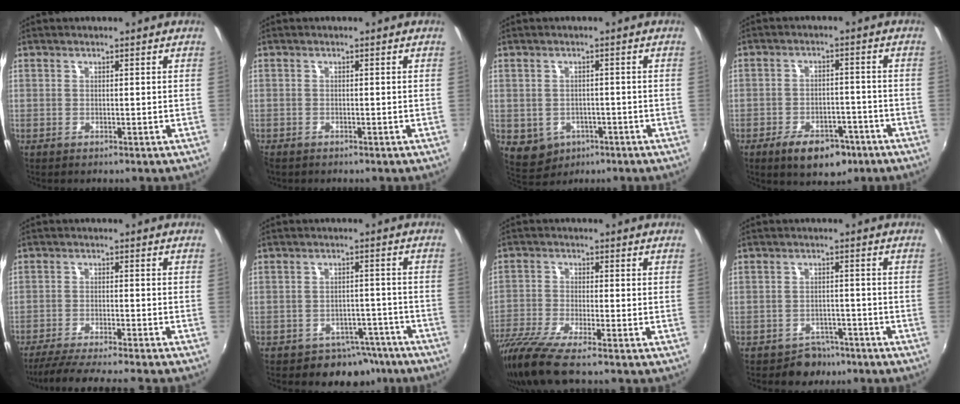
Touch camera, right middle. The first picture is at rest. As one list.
[{"total": 1.1, "force": [-0.9, 0.6, 0.2], "torque": [-0.009, -0.003, -0.018]}, {"total": 6.5, "force": [-2.5, 5.4, 2.5], "torque": [-0.065, -0.008, -0.020]}, {"total": 9.5, "force": [-6.0, 5.0, 5.4], "torque": [-0.111, 0.002, -0.082]}, {"total": 11.5, "force": [-10.3, -0.6, 5.1], "torque": [-0.117, -0.017, -0.167]}, {"total": 7.5, "force": [-5.6, 4.8, 1.3], "torque": [-0.019, 0.030, -0.057]}, {"total": 8.9, "force": [-7.1, 0.3, 5.3], "torque": [-0.126, -0.034, -0.134]}, {"total": 3.2, "force": [-2.3, 2.0, 1.0], "torque": [-0.027, -0.001, -0.030]}]